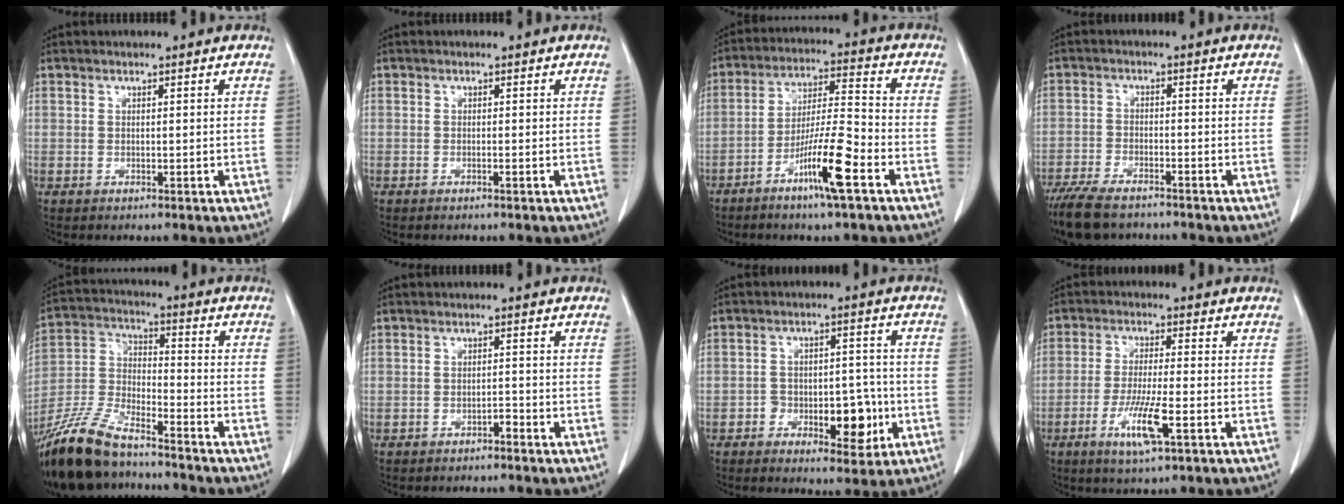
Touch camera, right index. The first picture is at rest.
{"total": 0.0}
{"total": 10.6, "force": [-5.4, 0.1, 9.1], "torque": [-0.166, -0.005, -0.100]}
{"total": 9.7, "force": [-7.9, 3.1, 4.7], "torque": [-0.083, -0.017, -0.132]}
{"total": 15.7, "force": [-12.6, 4.2, 8.3], "torque": [-0.179, -0.012, -0.240]}
{"total": 1.2, "force": [-1.0, 0.3, 0.6], "torque": [-0.008, 0.002, -0.015]}
{"total": 8.5, "force": [-2.8, 4.3, 6.7], "torque": [-0.084, 0.020, -0.034]}
{"total": 7.6, "force": [-3.1, 0.4, 6.9], "torque": [-0.135, -0.016, -0.055]}